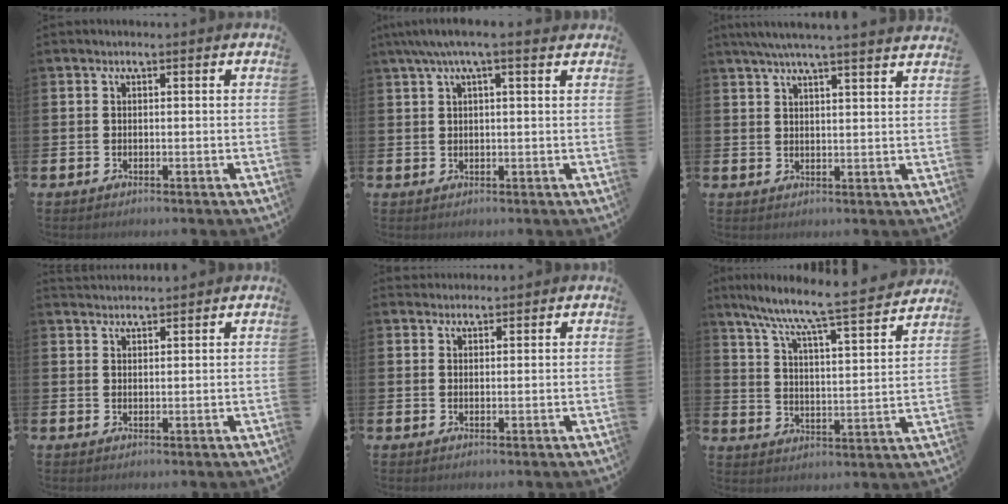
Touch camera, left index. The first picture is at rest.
{"total": 4.0, "force": [2.8, 0.7, 2.9], "torque": [-0.053, -0.001, 0.047]}
{"total": 5.4, "force": [5.0, -0.7, 1.9], "torque": [-0.053, -0.017, 0.089]}
{"total": 2.3, "force": [2.2, 0.3, -0.1], "torque": [0.003, -0.011, 0.040]}
{"total": 2.0, "force": [1.9, 0.6, -0.2], "torque": [0.014, -0.008, 0.033]}
{"total": 8.0, "force": [7.5, 0.2, 2.8], "torque": [-0.082, -0.066, 0.120]}